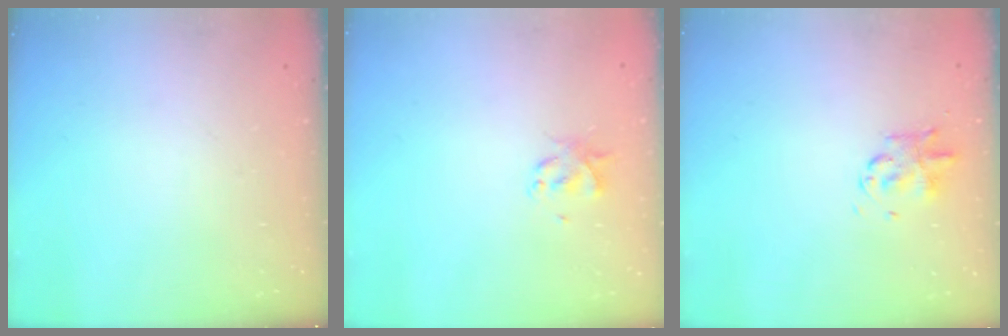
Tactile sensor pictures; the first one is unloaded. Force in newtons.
{"total": 2.0, "press": 1.9, "slide": 0.5}
{"total": 2.8, "press": 2.8, "slide": 0.6}